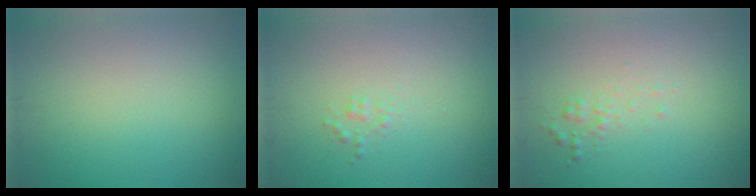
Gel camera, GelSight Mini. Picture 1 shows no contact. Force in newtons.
{"total": 0.7, "press": 0.7, "slide": 0.0}
{"total": 0.9, "press": 0.9, "slide": 0.0}